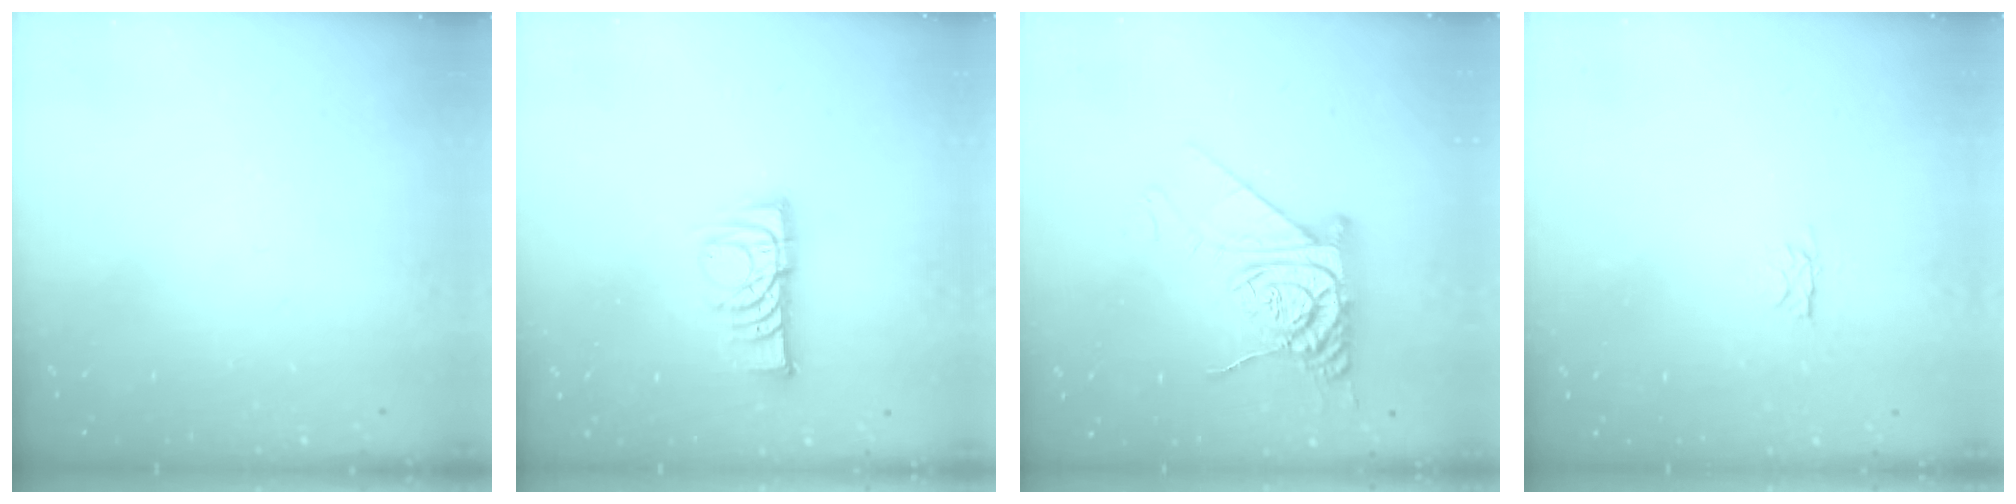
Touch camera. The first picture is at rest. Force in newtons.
{"total": 10.2, "press": 10.1, "slide": 0.8}
{"total": 14.4, "press": 14.4, "slide": 1.3}
{"total": 2.8, "press": 2.7, "slide": 0.4}